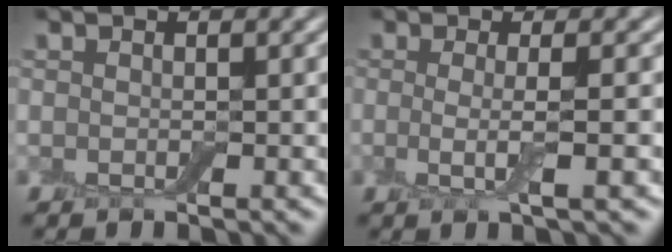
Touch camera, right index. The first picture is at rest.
{"total": 3.1, "force": [-0.3, 0.7, 3.0], "torque": [-0.054, -0.013, -0.008]}